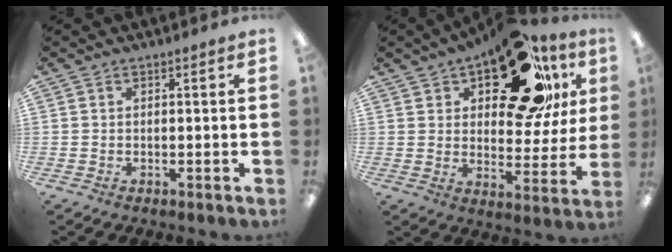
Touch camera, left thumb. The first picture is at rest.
{"total": 23.7, "force": [14.8, 10.7, 15.2], "torque": [-0.218, -0.078, 0.247]}